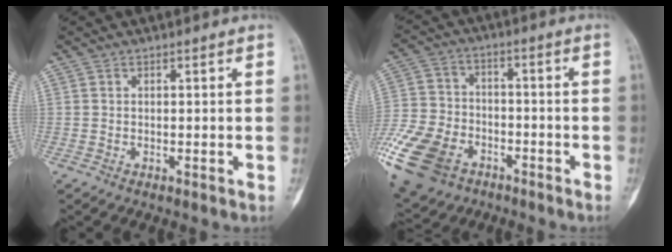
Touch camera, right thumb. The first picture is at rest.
{"total": 21.2, "force": [-10.3, 14.3, 11.8], "torque": [-0.292, 0.018, -0.185]}